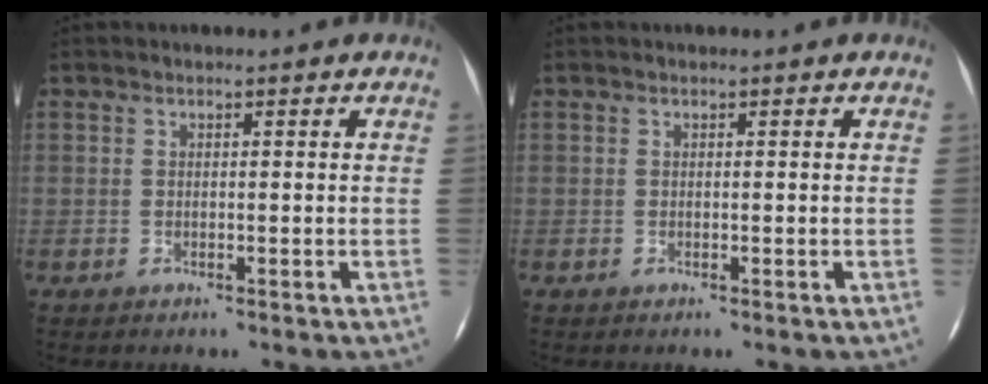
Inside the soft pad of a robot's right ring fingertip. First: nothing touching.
{"total": 0.0}